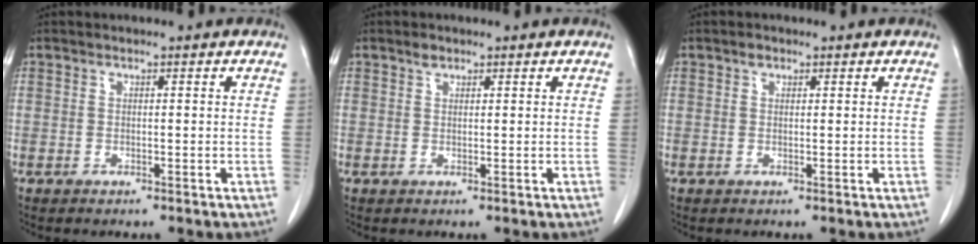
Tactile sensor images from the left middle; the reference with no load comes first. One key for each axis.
{"total": 1.0, "fx": 0.8, "fy": 0.6, "fz": 0.4, "tx": -0.008, "ty": 0.000, "tz": 0.012}
{"total": 0.9, "fx": 0.5, "fy": 0.6, "fz": 0.3, "tx": -0.006, "ty": 0.001, "tz": 0.007}